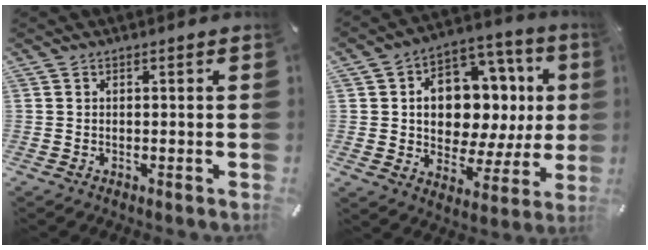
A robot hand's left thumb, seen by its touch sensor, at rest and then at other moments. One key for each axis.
{"total": 14.4, "fx": 2.8, "fy": 10.8, "fz": 9.2, "tx": -0.124, "ty": -0.030, "tz": 0.052}